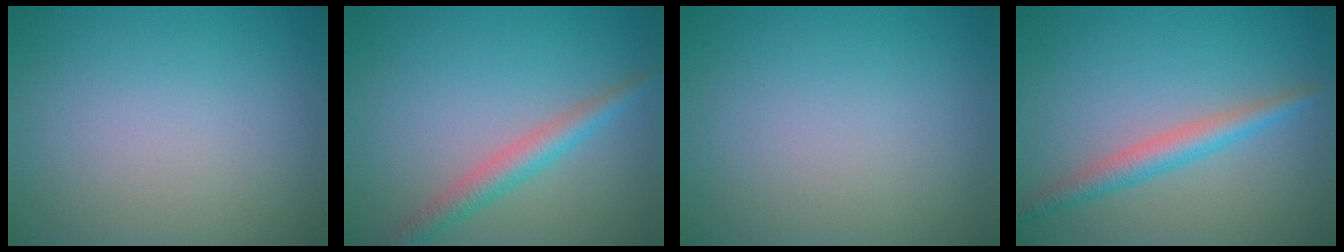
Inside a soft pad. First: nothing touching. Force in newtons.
{"total": 2.7, "press": 2.7, "slide": 0.0}
{"total": 0.0}
{"total": 2.8, "press": 2.8, "slide": 0.1}